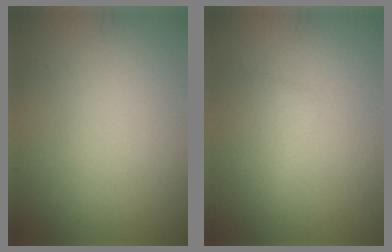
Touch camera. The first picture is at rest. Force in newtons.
{"total": 1.9, "press": 1.9, "slide": 0.2}